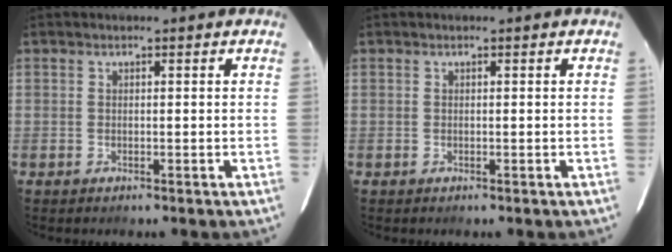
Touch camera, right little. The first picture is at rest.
{"total": 0.0}